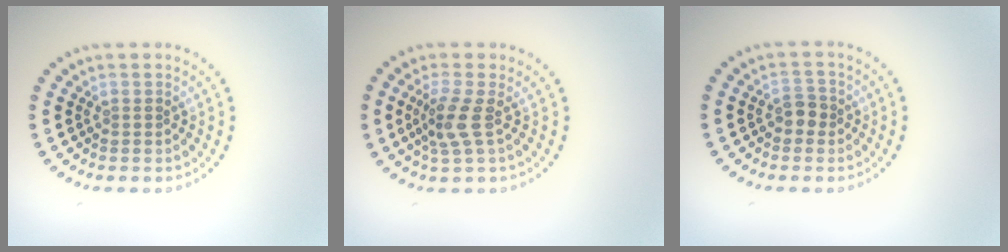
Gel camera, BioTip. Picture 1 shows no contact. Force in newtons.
{"total": 2.6, "press": 2.1, "slide": 1.6}
{"total": 1.5, "press": 1.4, "slide": 0.5}